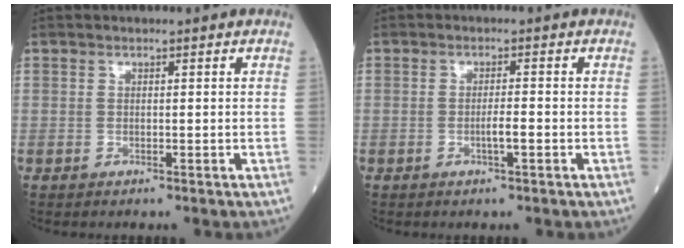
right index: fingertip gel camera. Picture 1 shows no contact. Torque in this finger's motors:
{"motor_torque": [0.53, -0.10, 0.23, 0.07]}